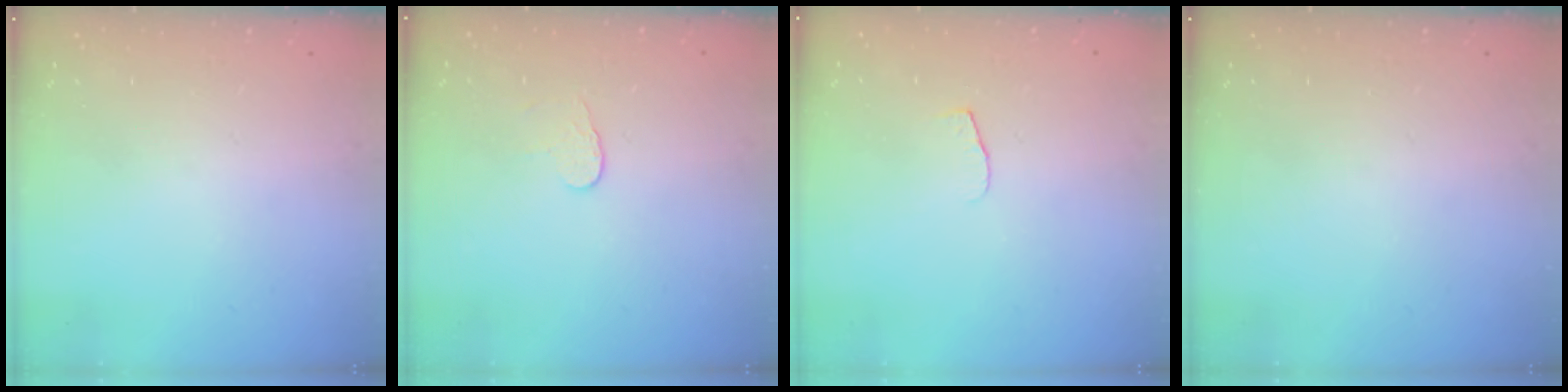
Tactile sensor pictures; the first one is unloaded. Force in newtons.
{"total": 3.1, "press": 3.1, "slide": 0.3}
{"total": 4.2, "press": 4.1, "slide": 0.4}
{"total": 0.0}